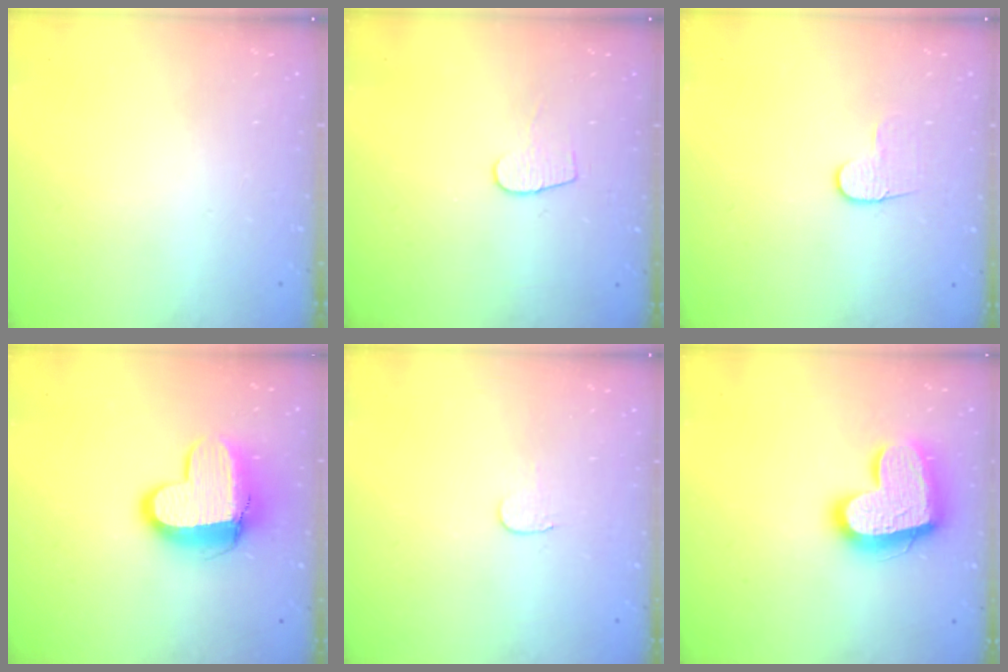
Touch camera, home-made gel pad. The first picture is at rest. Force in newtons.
{"total": 5.4, "press": 5.4, "slide": 0.6}
{"total": 6.2, "press": 6.1, "slide": 0.6}
{"total": 12.5, "press": 12.5, "slide": 1.0}
{"total": 3.3, "press": 3.3, "slide": 0.4}
{"total": 18.3, "press": 18.2, "slide": 1.7}